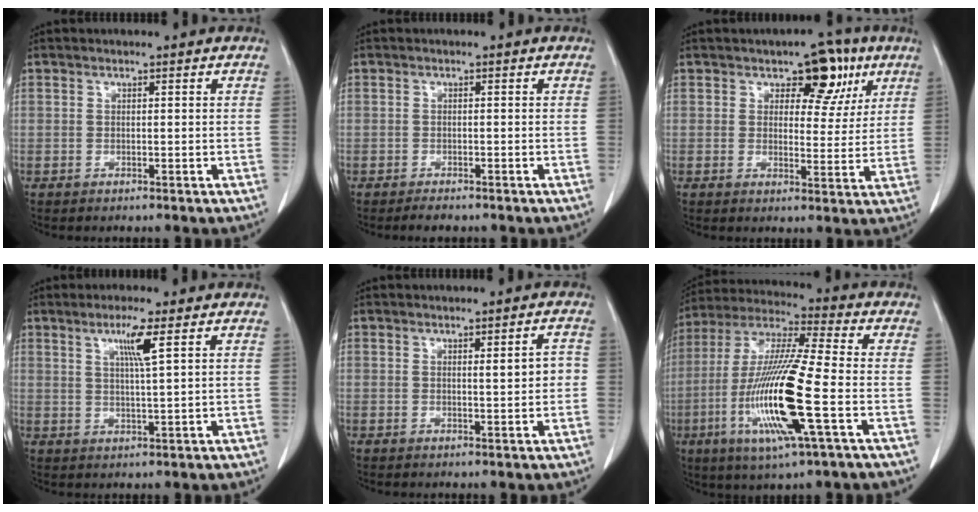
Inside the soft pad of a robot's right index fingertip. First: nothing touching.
{"total": 1.5, "force": [-1.3, 0.7, 0.5], "torque": [-0.013, -0.002, -0.018]}
{"total": 7.6, "force": [4.0, 4.3, 4.9], "torque": [-0.046, 0.010, 0.052]}
{"total": 4.6, "force": [2.1, -0.6, 4.0], "torque": [-0.076, -0.005, 0.037]}
{"total": 2.7, "force": [0.2, 0.7, 2.6], "torque": [-0.032, 0.003, 0.004]}
{"total": 18.0, "force": [-4.9, 0.8, 17.3], "torque": [-0.361, -0.019, -0.095]}